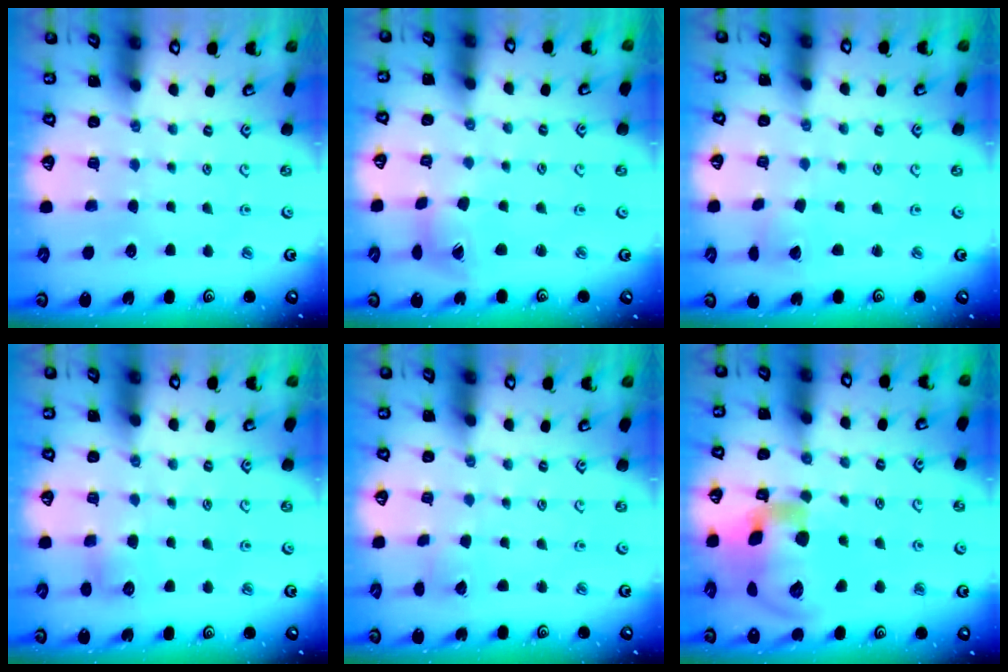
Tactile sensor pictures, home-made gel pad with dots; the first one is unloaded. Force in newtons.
{"total": 5.3, "press": 5.2, "slide": 0.6}
{"total": 2.0, "press": 2.0, "slide": 0.1}
{"total": 4.8, "press": 4.8, "slide": 0.6}
{"total": 2.4, "press": 2.4, "slide": 0.2}
{"total": 20.7, "press": 20.4, "slide": 3.4}